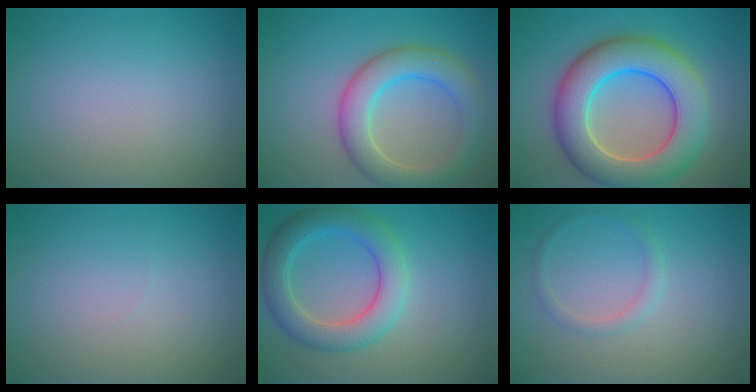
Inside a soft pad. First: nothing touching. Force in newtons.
{"total": 5.7, "press": 5.7, "slide": 0.4}
{"total": 9.8, "press": 9.7, "slide": 0.4}
{"total": 0.0}
{"total": 5.3, "press": 5.3, "slide": 0.2}
{"total": 1.3, "press": 1.3, "slide": 0.0}